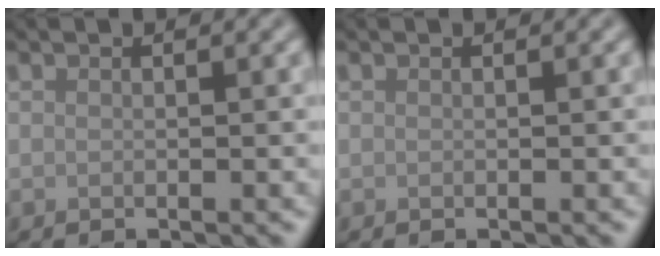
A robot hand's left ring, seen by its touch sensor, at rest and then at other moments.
{"total": 0.0}